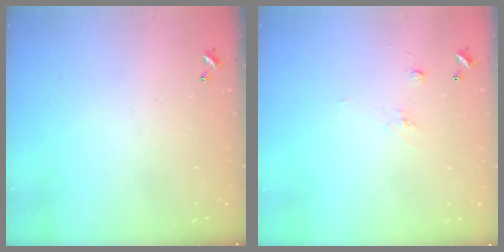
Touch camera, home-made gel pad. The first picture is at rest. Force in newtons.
{"total": 1.7, "press": 1.5, "slide": 0.8}